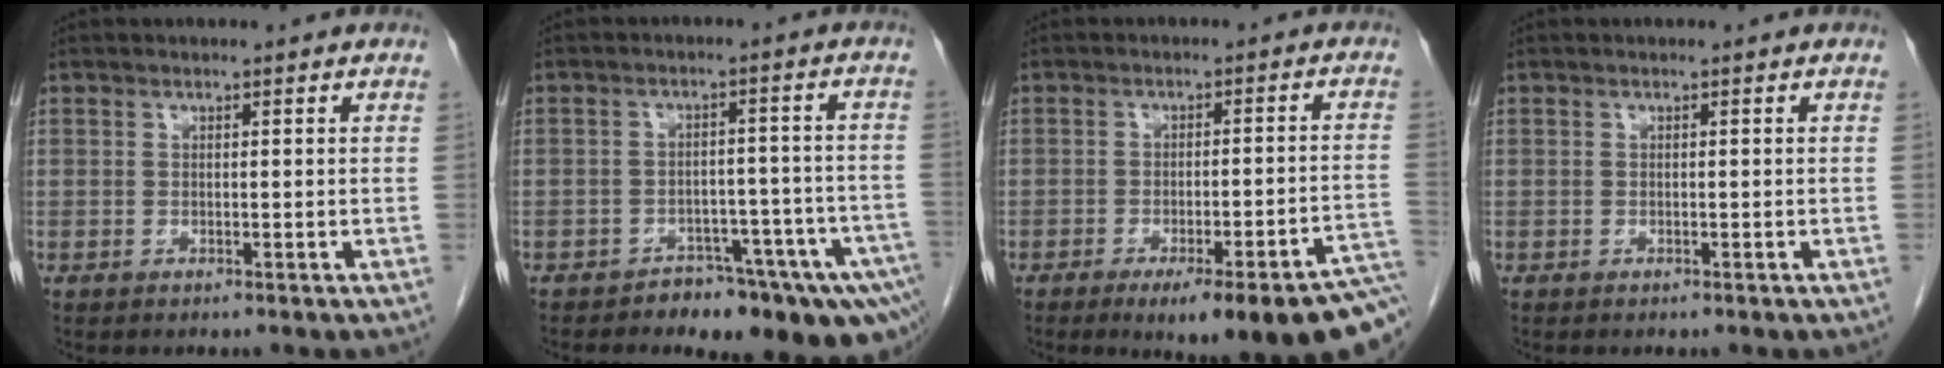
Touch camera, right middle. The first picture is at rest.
{"total": 11.9, "force": [-9.0, 4.4, 6.4], "torque": [-0.026, 0.029, -0.116]}
{"total": 18.1, "force": [-13.0, 1.8, 12.4], "torque": [-0.081, 0.003, -0.164]}
{"total": 0.0}